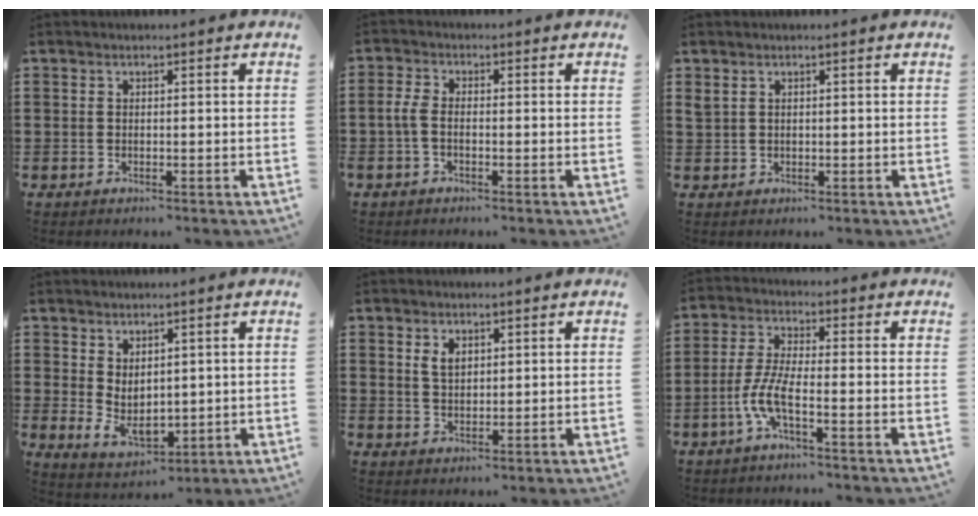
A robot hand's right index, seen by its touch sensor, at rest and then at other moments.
{"total": 2.6, "force": [-1.0, 1.2, 2.1], "torque": [-0.060, -0.005, -0.026]}
{"total": 1.1, "force": [0.7, 0.7, 0.4], "torque": [-0.011, 0.003, 0.014]}
{"total": 4.1, "force": [1.0, 2.7, 2.8], "torque": [-0.062, -0.001, 0.019]}
{"total": 2.4, "force": [1.2, 1.4, 1.5], "torque": [-0.034, 0.004, 0.023]}
{"total": 5.9, "force": [-2.8, 1.1, 5.1], "torque": [-0.121, -0.012, -0.060]}